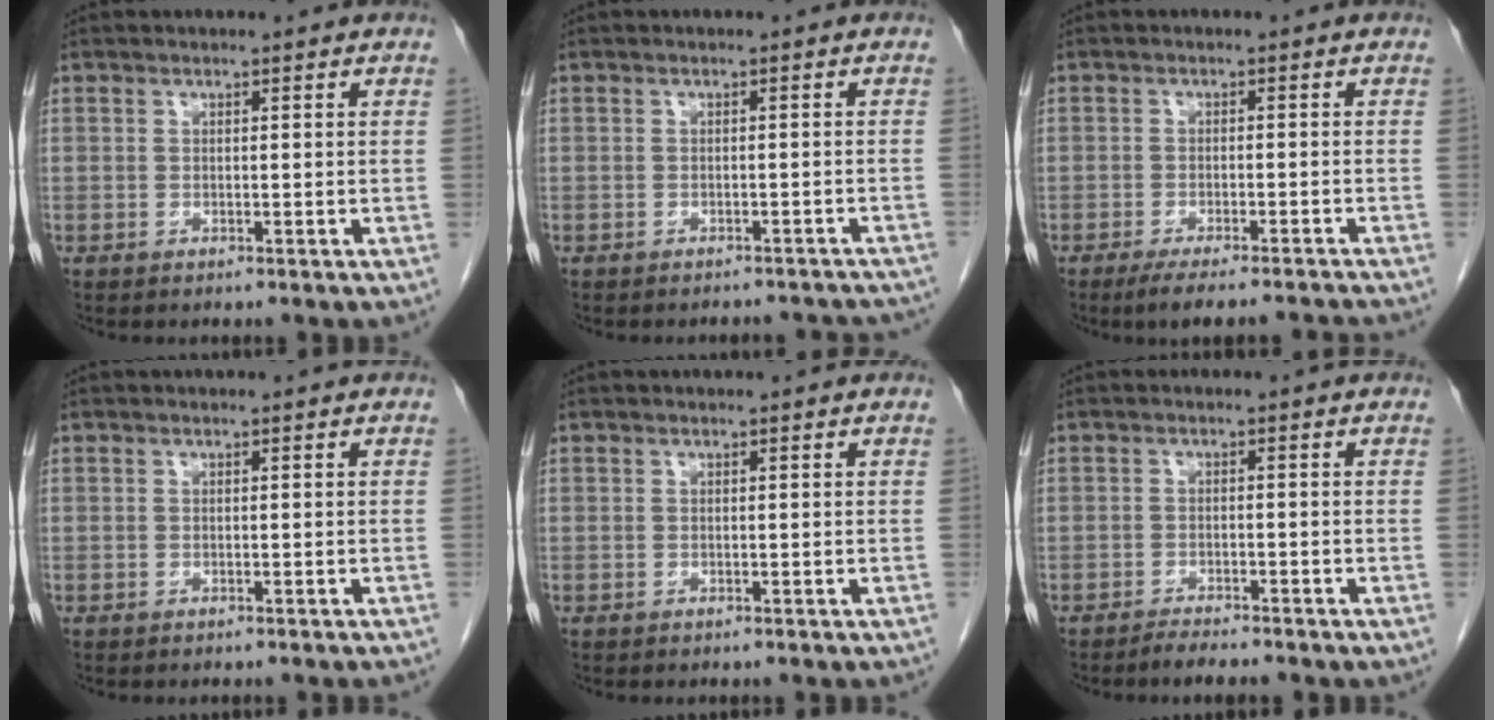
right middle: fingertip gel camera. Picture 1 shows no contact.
{"total": 8.3, "force": [-7.8, 2.4, 1.7], "torque": [-0.015, 0.005, -0.075]}
{"total": 10.2, "force": [-9.1, 0.6, 4.6], "torque": [-0.057, -0.009, -0.126]}
{"total": 0.9, "force": [-0.8, 0.2, 0.4], "torque": [-0.010, -0.001, -0.010]}
{"total": 0.0}
{"total": 3.5, "force": [-3.1, 0.4, 1.5], "torque": [-0.026, -0.007, -0.046]}